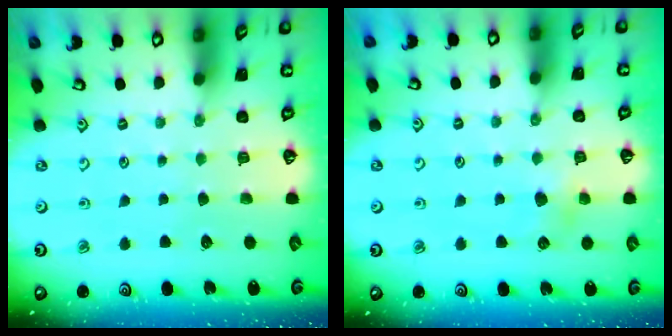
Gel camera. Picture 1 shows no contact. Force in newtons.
{"total": 5.5, "press": 5.4, "slide": 0.5}